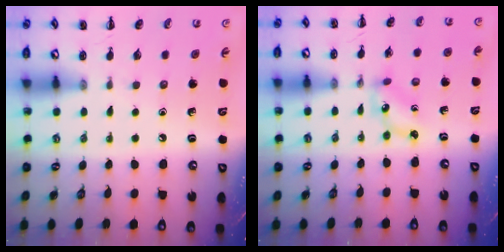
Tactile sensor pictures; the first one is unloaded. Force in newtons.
{"total": 3.1, "press": 3.0, "slide": 0.9}